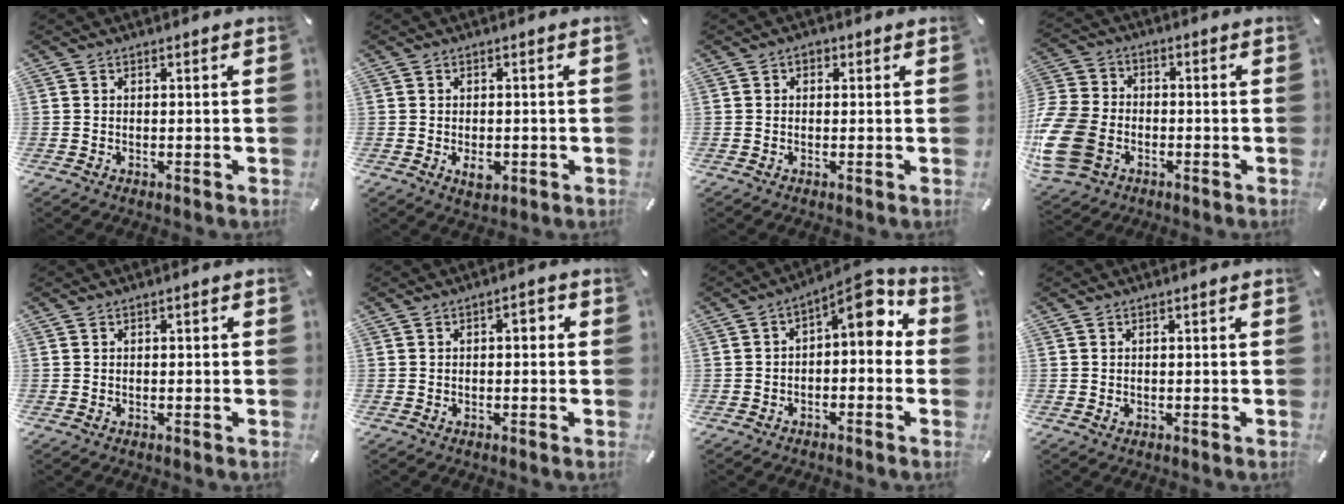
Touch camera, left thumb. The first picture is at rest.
{"total": 3.4, "force": [-0.9, 2.2, 2.4], "torque": [-0.045, -0.005, -0.018]}
{"total": 1.4, "force": [0.1, 1.2, 0.8], "torque": [-0.016, 0.008, 0.001]}
{"total": 13.9, "force": [-4.5, 10.7, 7.6], "torque": [-0.171, 0.030, -0.083]}
{"total": 0.7, "force": [-0.2, 0.4, 0.5], "torque": [-0.008, 0.001, -0.004]}
{"total": 2.7, "force": [-0.3, 1.4, 2.2], "torque": [-0.036, 0.009, -0.011]}
{"total": 7.5, "force": [2.9, 3.5, 6.0], "torque": [-0.083, -0.029, 0.041]}
{"total": 0.7, "force": [-0.1, 0.5, 0.4], "torque": [-0.007, 0.002, -0.002]}